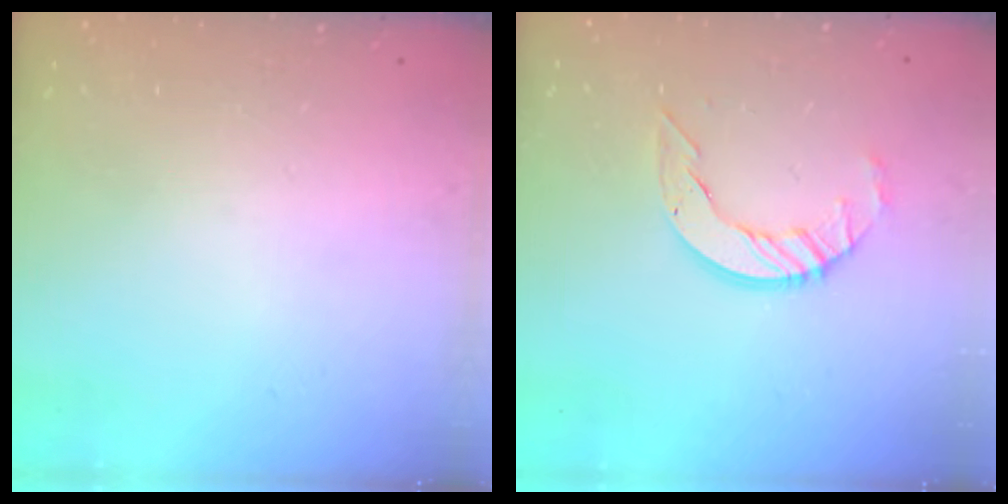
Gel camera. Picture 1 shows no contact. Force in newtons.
{"total": 8.3, "press": 8.3, "slide": 0.7}